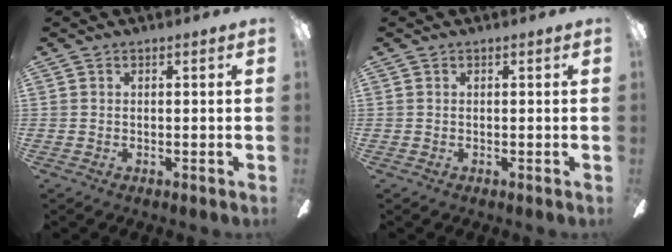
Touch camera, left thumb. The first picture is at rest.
{"total": 0.0}